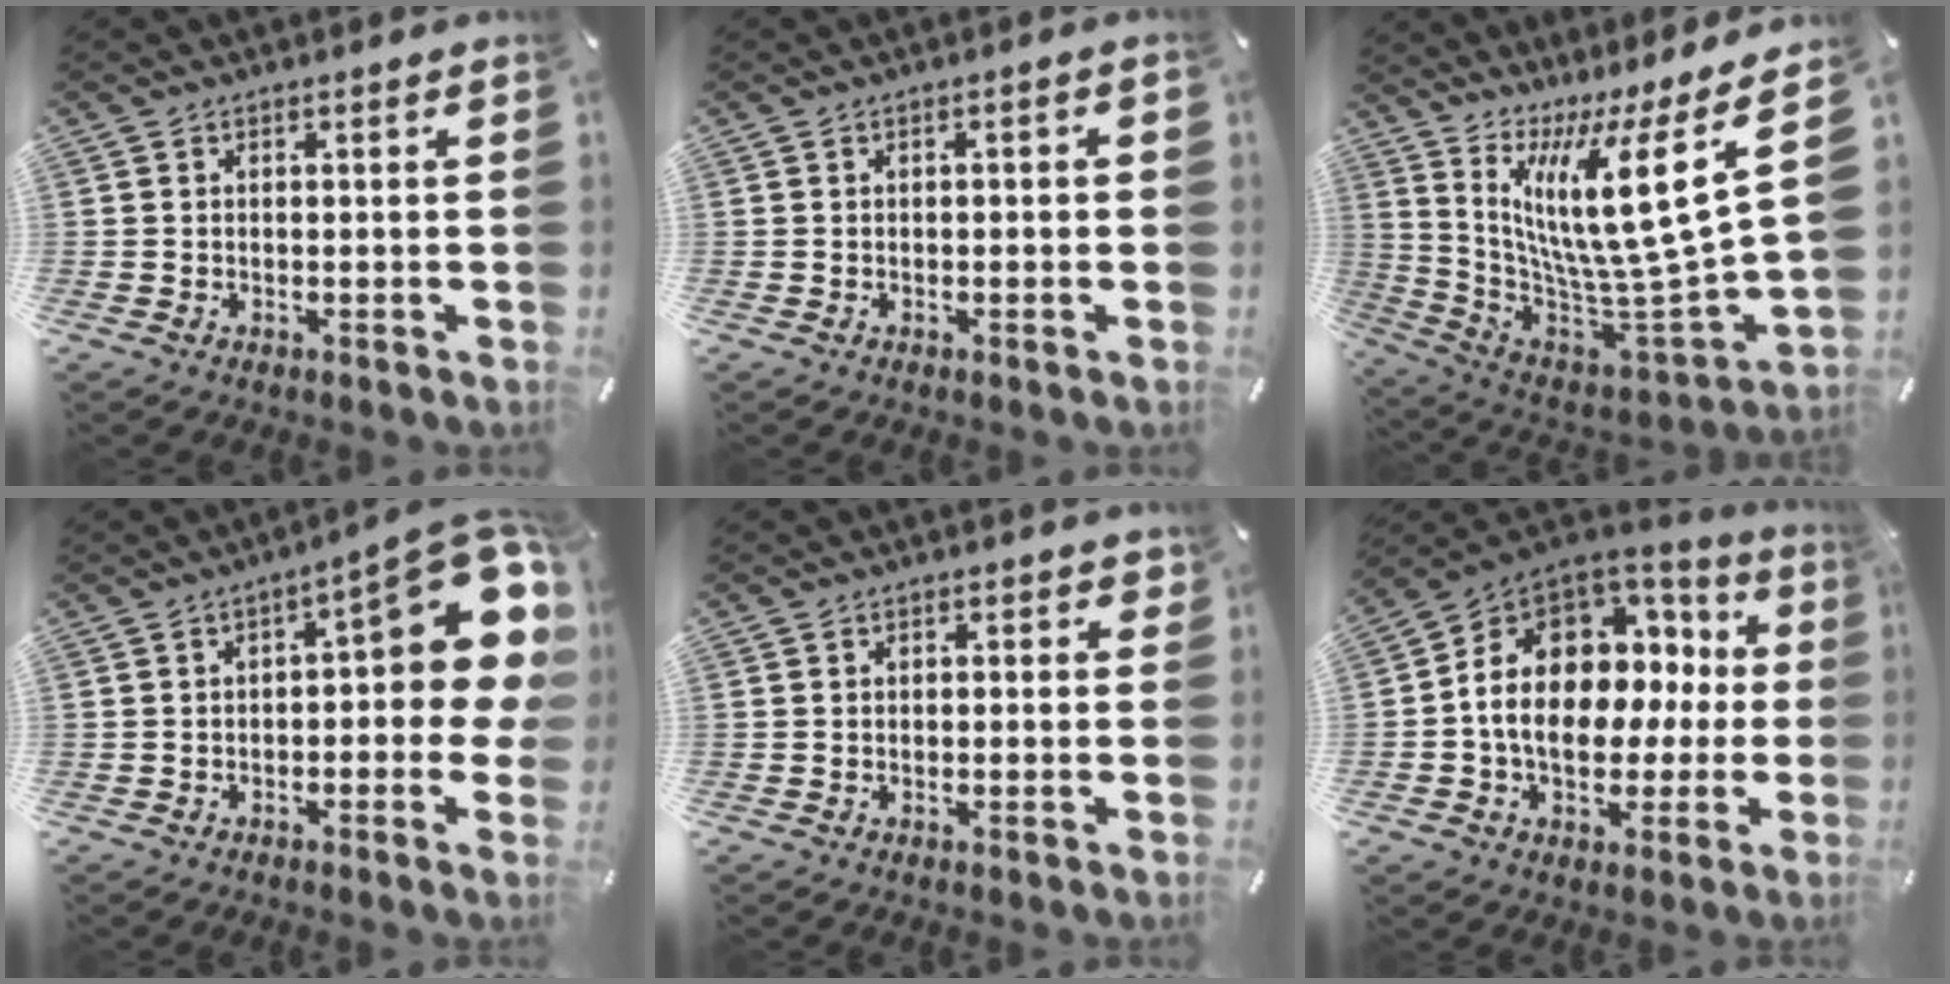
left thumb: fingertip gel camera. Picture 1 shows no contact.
{"total": 1.1, "force": [-0.2, 0.4, 1.0], "torque": [-0.017, 0.001, -0.004]}
{"total": 22.0, "force": [8.5, 4.5, 19.8], "torque": [-0.356, -0.085, 0.134]}
{"total": 17.2, "force": [5.5, 6.6, 14.9], "torque": [-0.177, -0.040, 0.091]}
{"total": 1.1, "force": [0.1, 0.9, 0.6], "torque": [0.004, 0.000, -0.003]}
{"total": 14.9, "force": [0.4, 11.6, 9.3], "torque": [-0.156, -0.008, 0.008]}